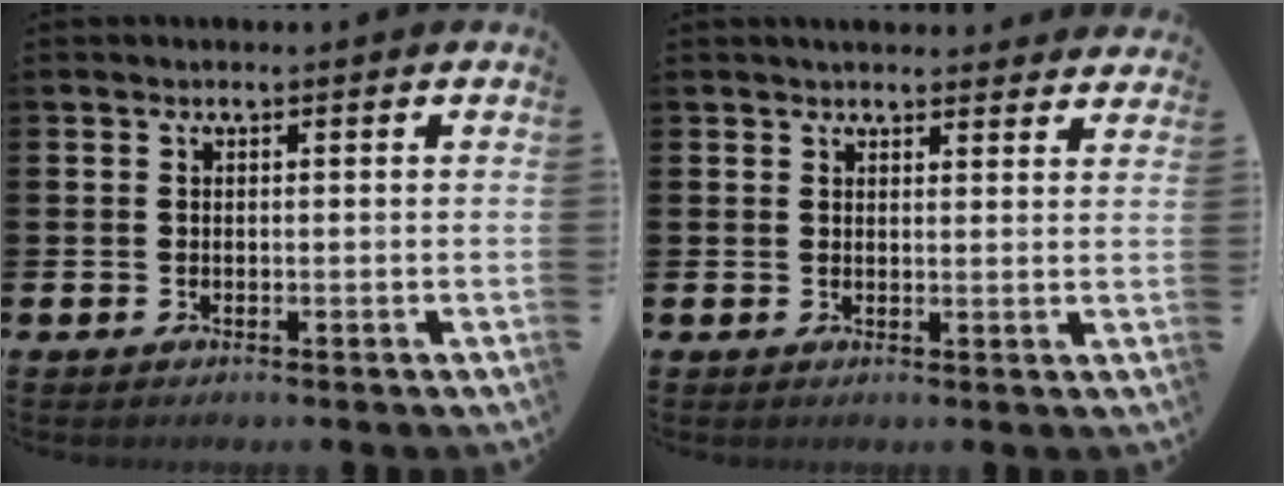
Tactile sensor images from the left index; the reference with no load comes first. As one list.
[{"total": 2.9, "force": [2.9, 0.3, -0.1], "torque": [-0.001, -0.015, 0.053]}]